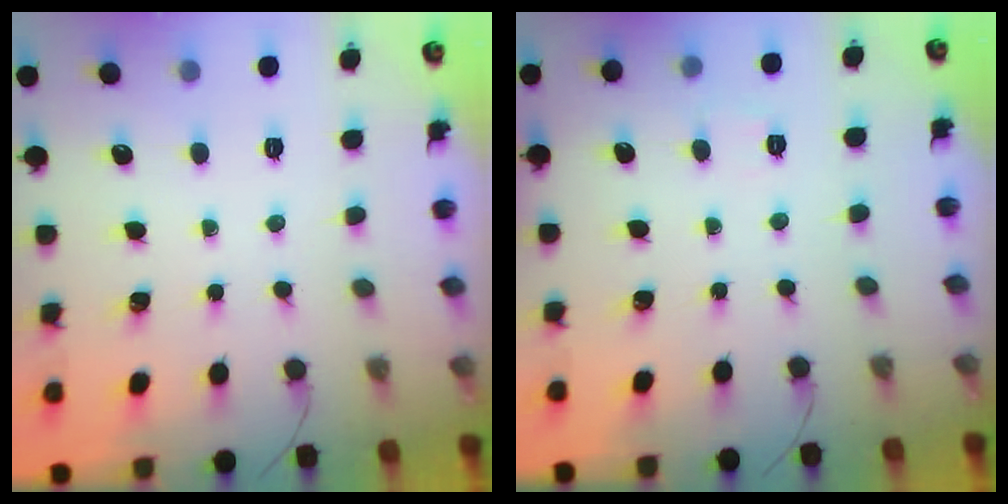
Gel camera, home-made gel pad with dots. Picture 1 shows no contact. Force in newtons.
{"total": 2.4, "press": 2.1, "slide": 1.1}